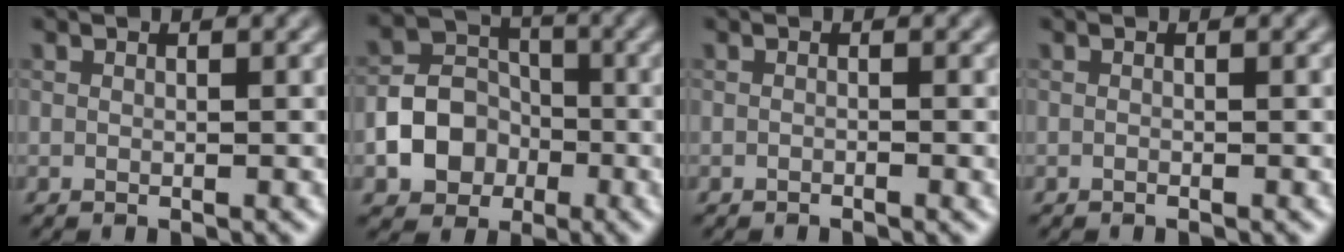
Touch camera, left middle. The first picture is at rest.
{"total": 5.5, "force": [-2.0, 4.4, 2.5], "torque": [-0.035, 0.001, -0.046]}
{"total": 0.7, "force": [-0.5, 0.1, 0.5], "torque": [-0.007, -0.001, -0.008]}
{"total": 0.0}